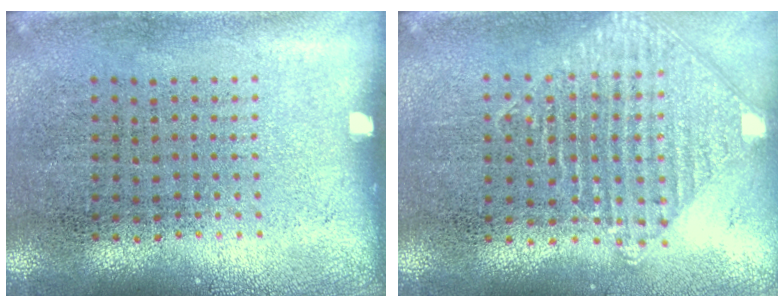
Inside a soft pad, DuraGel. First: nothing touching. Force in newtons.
{"total": 1.0, "press": 1.0, "slide": 0.1}